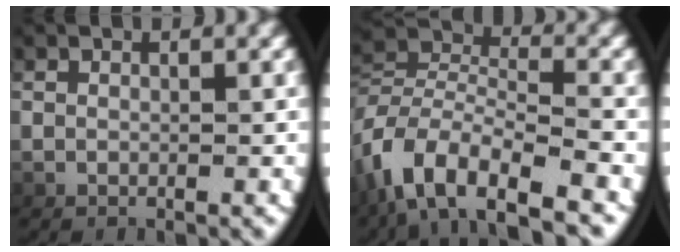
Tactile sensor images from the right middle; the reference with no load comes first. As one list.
[{"total": 6.0, "force": [-2.7, 3.3, 4.2], "torque": [-0.099, -0.012, -0.042]}]